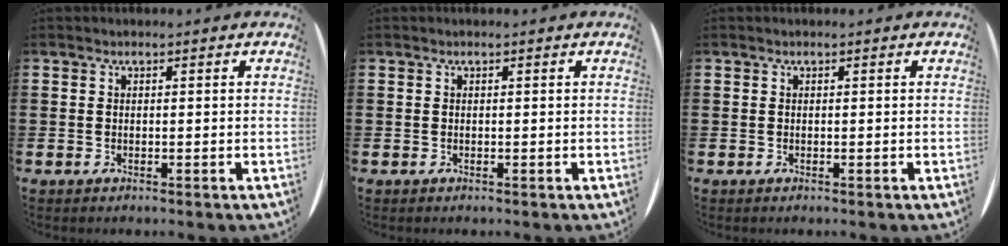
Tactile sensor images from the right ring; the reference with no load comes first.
{"total": 0.0}
{"total": 0.0}